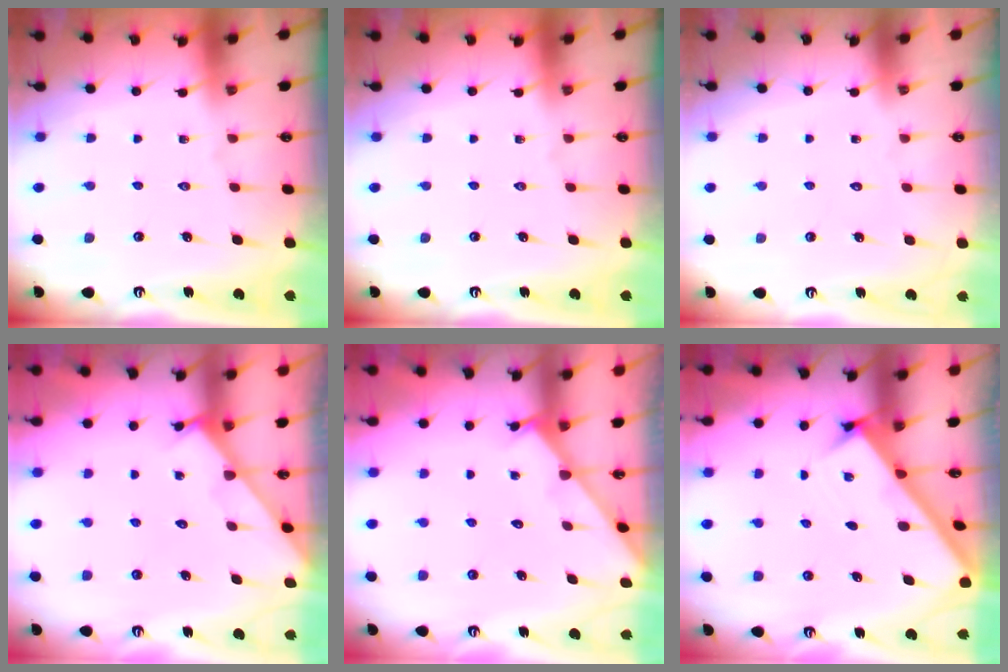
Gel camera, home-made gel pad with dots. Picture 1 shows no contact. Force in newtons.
{"total": 0.0}
{"total": 1.8, "press": 1.7, "slide": 0.1}
{"total": 2.6, "press": 2.5, "slide": 0.3}
{"total": 1.1, "press": 1.1, "slide": 0.1}
{"total": 2.4, "press": 2.4, "slide": 0.2}